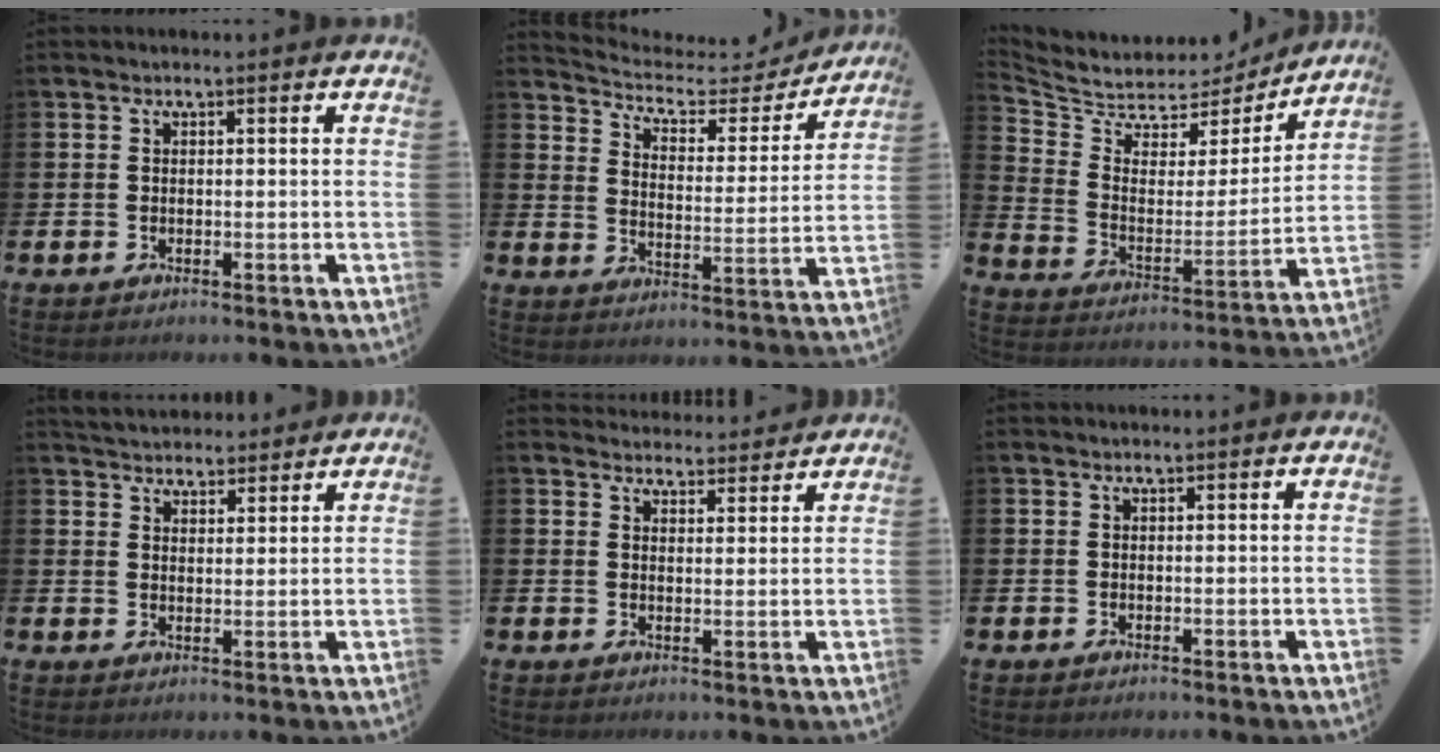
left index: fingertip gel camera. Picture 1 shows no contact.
{"total": 5.0, "force": [4.3, 2.3, 1.5], "torque": [-0.055, -0.035, 0.062]}
{"total": 5.9, "force": [5.5, 2.2, 0.1], "torque": [-0.048, -0.053, 0.090]}
{"total": 4.2, "force": [4.1, 0.9, -0.3], "torque": [-0.007, -0.019, 0.076]}
{"total": 3.8, "force": [3.7, 0.7, -0.3], "torque": [-0.004, -0.020, 0.068]}
{"total": 0.0}